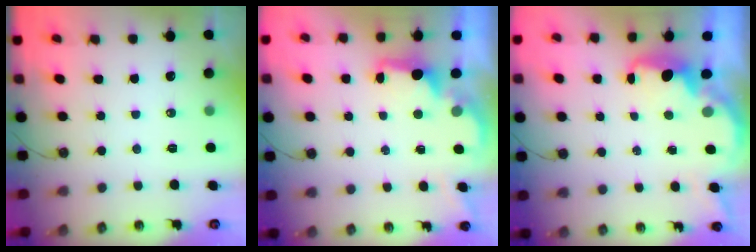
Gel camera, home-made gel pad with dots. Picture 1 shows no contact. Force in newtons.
{"total": 2.0, "press": 1.8, "slide": 0.8}
{"total": 2.4, "press": 2.3, "slide": 0.7}